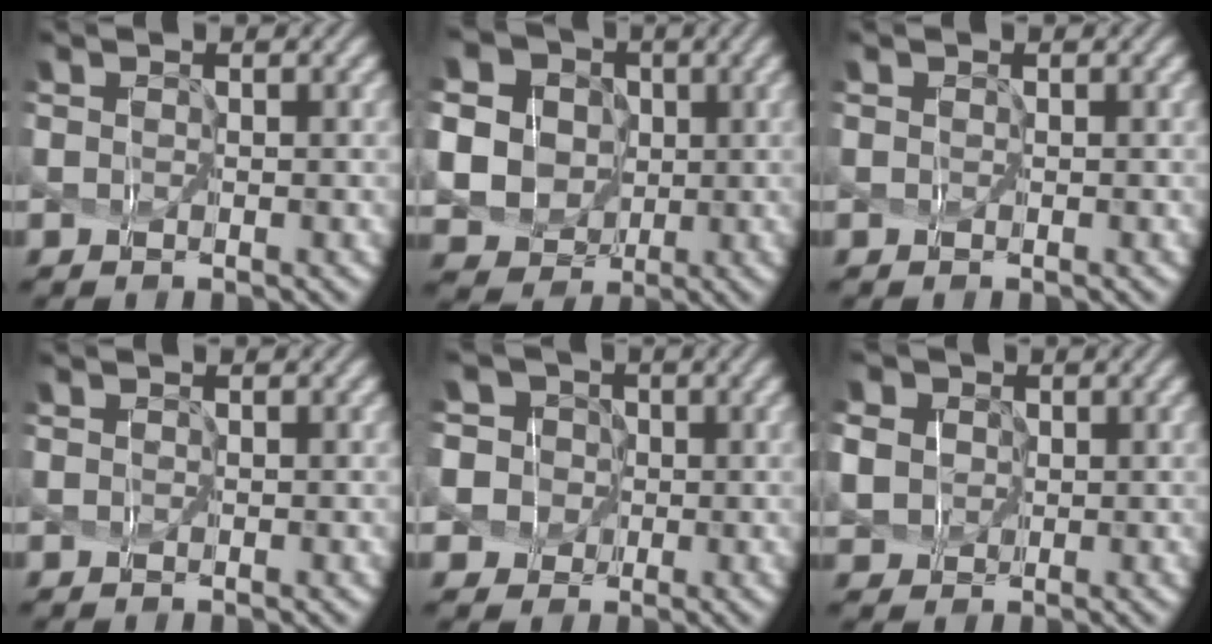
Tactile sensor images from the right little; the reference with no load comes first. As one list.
[{"total": 10.9, "force": [1.5, 9.9, 4.2], "torque": [-0.161, 0.016, 0.027]}, {"total": 0.0}, {"total": 0.0}, {"total": 6.4, "force": [-0.3, 6.2, 1.8], "torque": [-0.080, 0.026, -0.028]}, {"total": 8.6, "force": [1.4, 7.9, 3.2], "torque": [-0.120, 0.017, 0.025]}]